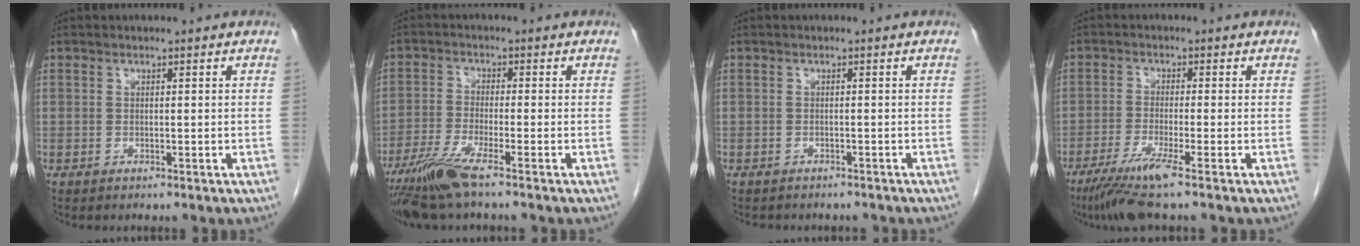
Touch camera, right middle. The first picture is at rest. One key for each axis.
{"total": 6.9, "fx": -4.8, "fy": -0.4, "fz": 4.8, "tx": -0.101, "ty": -0.022, "tz": -0.097}
{"total": 4.8, "fx": -4.2, "fy": 1.9, "fz": 1.3, "tx": -0.018, "ty": 0.001, "tz": -0.048}
{"total": 6.6, "fx": -4.4, "fy": -0.7, "fz": 4.9, "tx": -0.092, "ty": -0.021, "tz": -0.085}